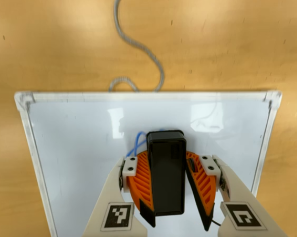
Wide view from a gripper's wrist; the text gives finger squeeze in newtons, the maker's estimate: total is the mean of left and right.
{"total": 11.3, "left": 13.2, "right": 9.4}